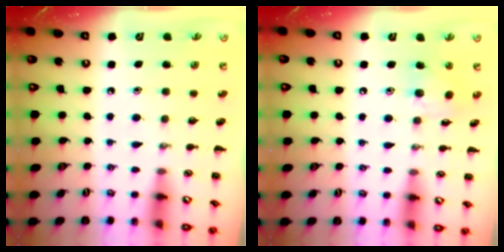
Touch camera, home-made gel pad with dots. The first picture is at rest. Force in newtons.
{"total": 6.7, "press": 6.6, "slide": 0.8}